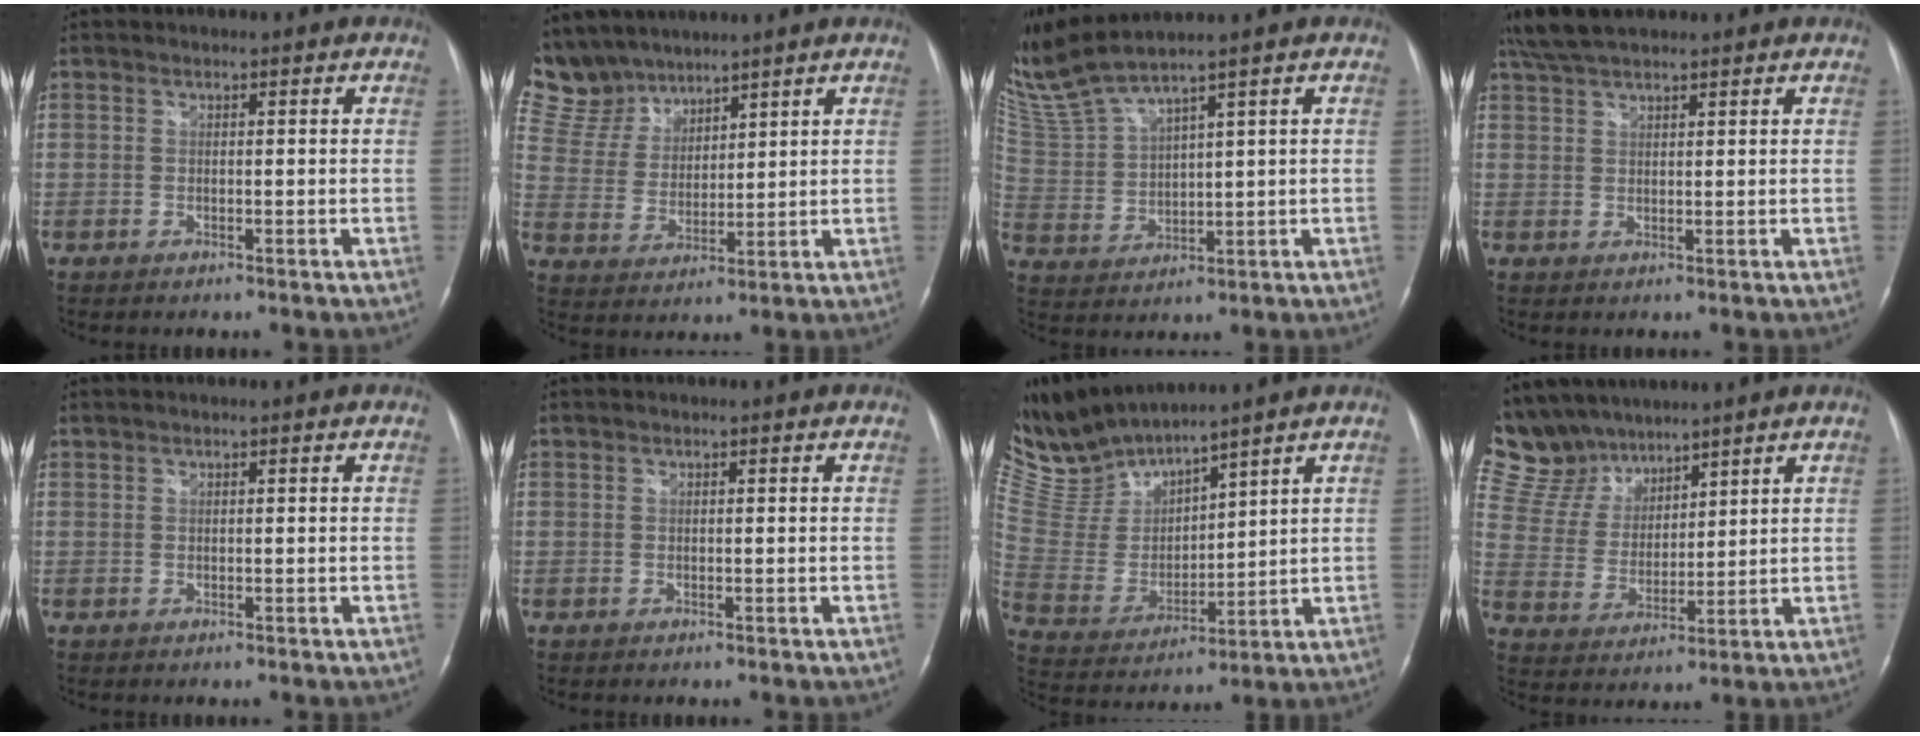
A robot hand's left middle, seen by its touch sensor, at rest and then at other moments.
{"total": 9.9, "force": [9.1, 3.9, 0.5], "torque": [-0.027, 0.015, 0.201]}
{"total": 9.3, "force": [8.1, -1.1, 4.3], "torque": [-0.108, 0.006, 0.178]}
{"total": 5.9, "force": [5.0, 1.2, 2.9], "torque": [-0.064, 0.022, 0.096]}
{"total": 0.5, "force": [0.5, 0.0, 0.0], "torque": [-0.006, 0.008, 0.016]}
{"total": 0.0}
{"total": 10.4, "force": [10.3, 0.2, 1.6], "torque": [-0.068, 0.004, 0.233]}
{"total": 11.4, "force": [10.4, 4.6, 1.6], "torque": [-0.050, 0.019, 0.219]}